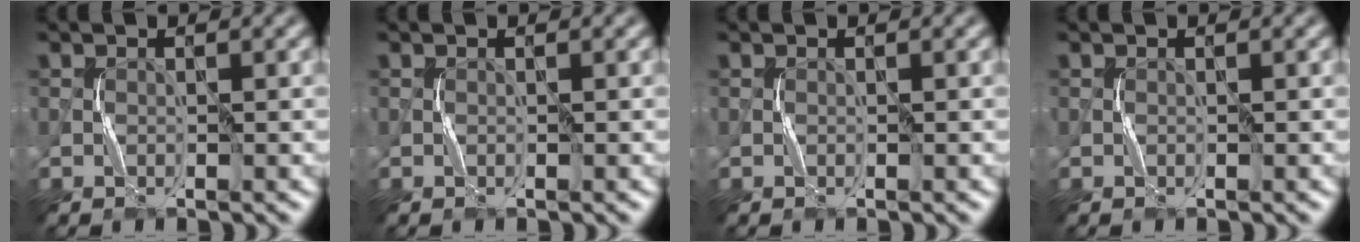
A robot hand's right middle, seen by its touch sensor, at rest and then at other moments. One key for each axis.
{"total": 0.0}
{"total": 0.0}
{"total": 0.0}